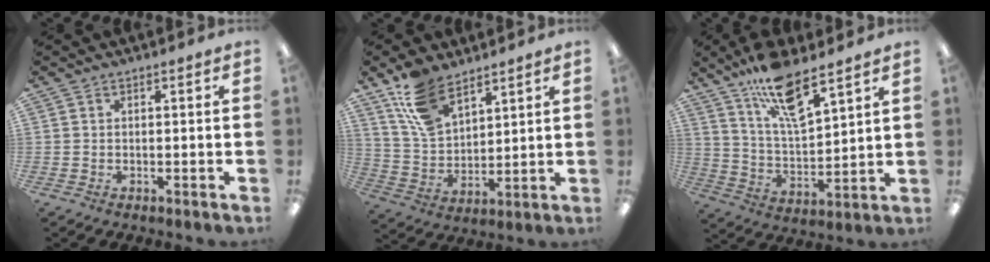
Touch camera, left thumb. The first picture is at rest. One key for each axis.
{"total": 12.7, "fx": 9.0, "fy": 6.6, "fz": 6.1, "tx": -0.138, "ty": -0.028, "tz": 0.177}
{"total": 14.9, "fx": 10.7, "fy": 4.3, "fz": 9.5, "tx": -0.169, "ty": -0.053, "tz": 0.183}